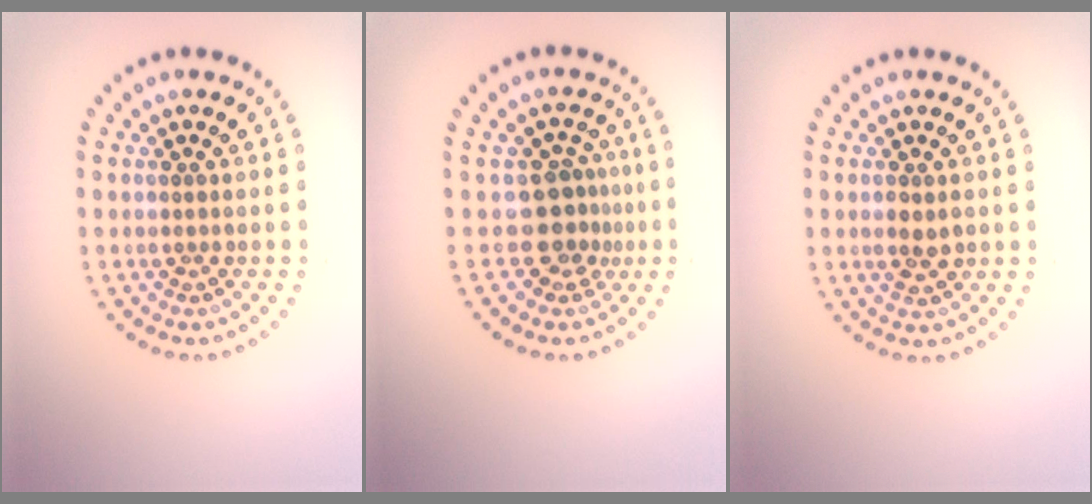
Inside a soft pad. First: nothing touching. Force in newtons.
{"total": 2.8, "press": 2.0, "slide": 1.9}
{"total": 1.6, "press": 1.5, "slide": 0.3}